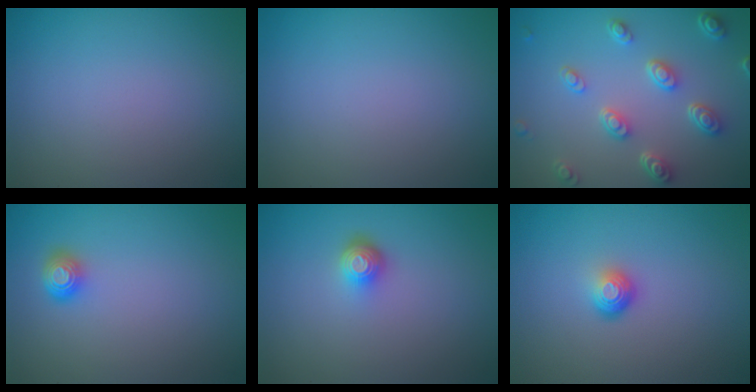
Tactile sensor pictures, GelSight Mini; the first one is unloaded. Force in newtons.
{"total": 0.0}
{"total": 4.6, "press": 3.5, "slide": 3.0}
{"total": 1.6, "press": 1.2, "slide": 1.0}
{"total": 1.9, "press": 1.4, "slide": 1.3}
{"total": 1.7, "press": 1.2, "slide": 1.3}